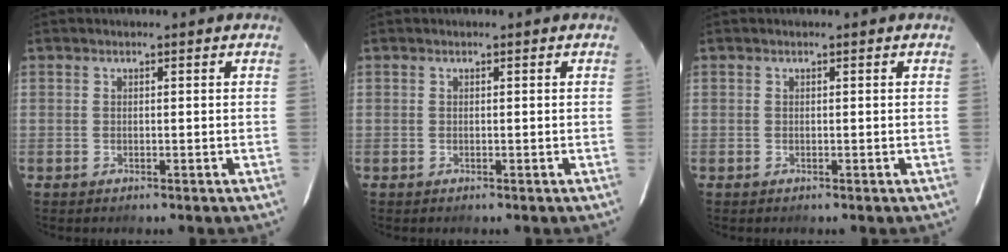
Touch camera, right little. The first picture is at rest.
{"total": 0.0}
{"total": 0.0}